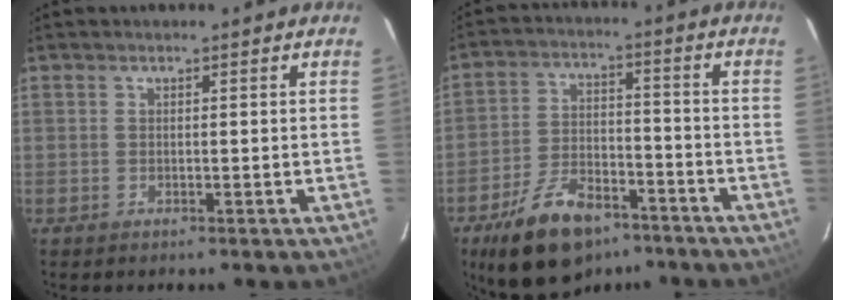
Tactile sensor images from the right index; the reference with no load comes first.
{"total": 15.4, "force": [-10.6, 7.6, 8.3], "torque": [-0.173, 0.000, -0.172]}